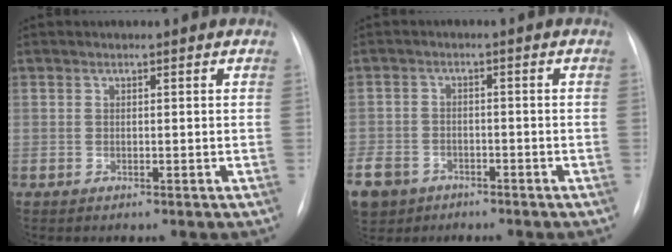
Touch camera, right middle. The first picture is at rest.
{"total": 13.2, "force": [-7.5, 9.8, 4.7], "torque": [-0.152, -0.006, -0.119]}